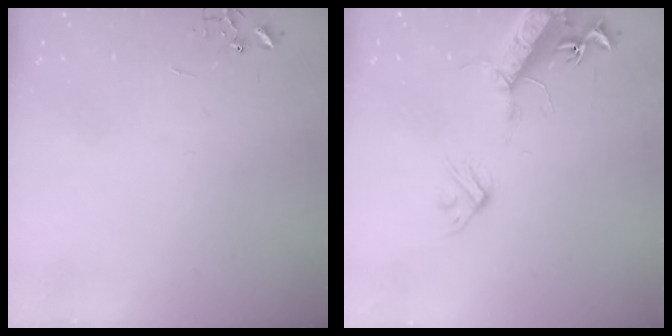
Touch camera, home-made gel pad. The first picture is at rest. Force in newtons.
{"total": 17.3, "press": 16.8, "slide": 3.9}